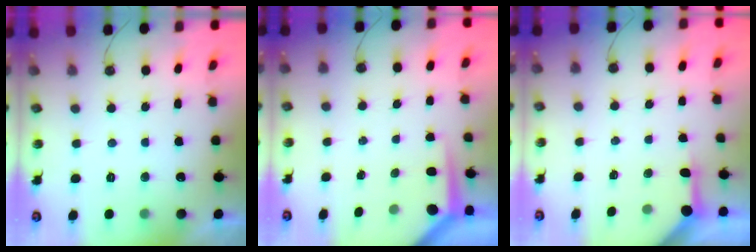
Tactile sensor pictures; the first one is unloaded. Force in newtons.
{"total": 3.9, "press": 3.9, "slide": 0.2}
{"total": 3.2, "press": 3.2, "slide": 0.4}